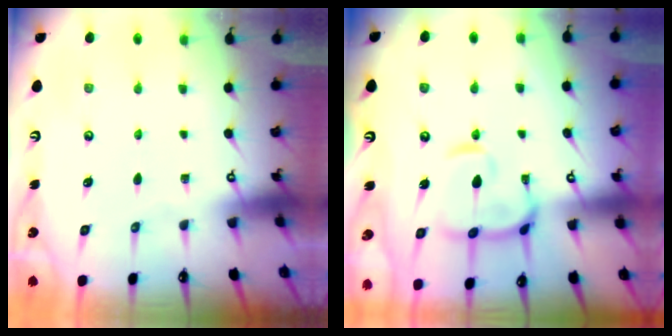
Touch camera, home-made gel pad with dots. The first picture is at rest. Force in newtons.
{"total": 6.5, "press": 6.4, "slide": 1.2}